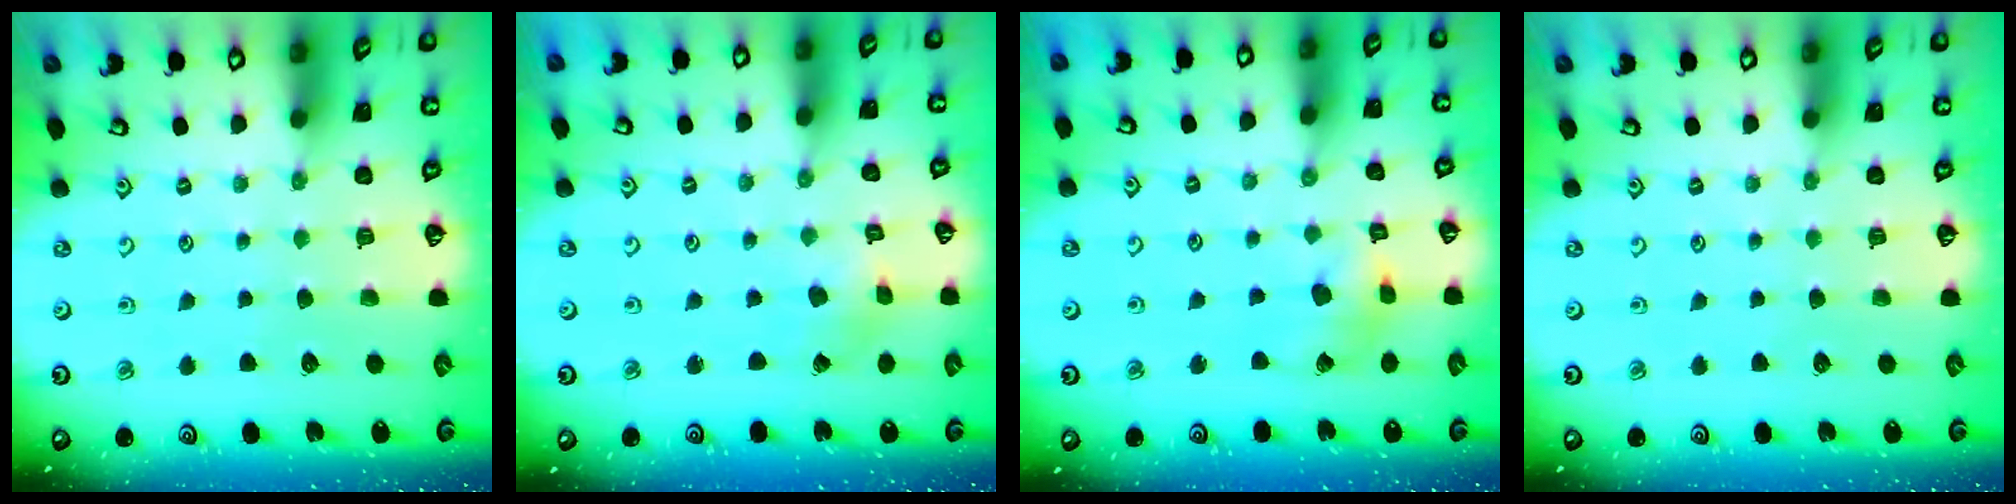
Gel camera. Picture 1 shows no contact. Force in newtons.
{"total": 1.4, "press": 1.4, "slide": 0.2}
{"total": 8.9, "press": 8.9, "slide": 1.1}
{"total": 0.0}